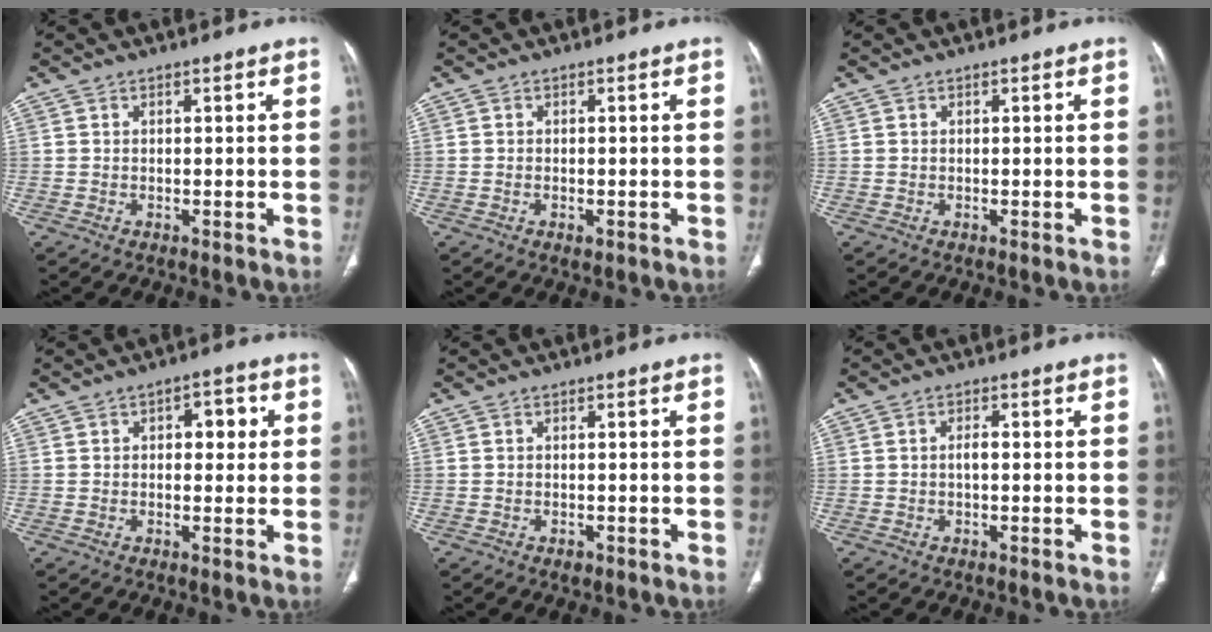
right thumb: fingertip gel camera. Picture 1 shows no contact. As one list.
[{"total": 1.1, "force": [-0.5, 0.6, 0.8], "torque": [-0.015, 0.002, -0.004]}, {"total": 0.0}, {"total": 5.2, "force": [1.1, 3.0, 4.1], "torque": [-0.031, 0.007, 0.009]}, {"total": 1.1, "force": [-0.6, 0.7, 0.5], "torque": [-0.008, 0.001, -0.006]}, {"total": 1.5, "force": [-0.2, 0.7, 1.3], "torque": [-0.023, 0.003, -0.005]}]